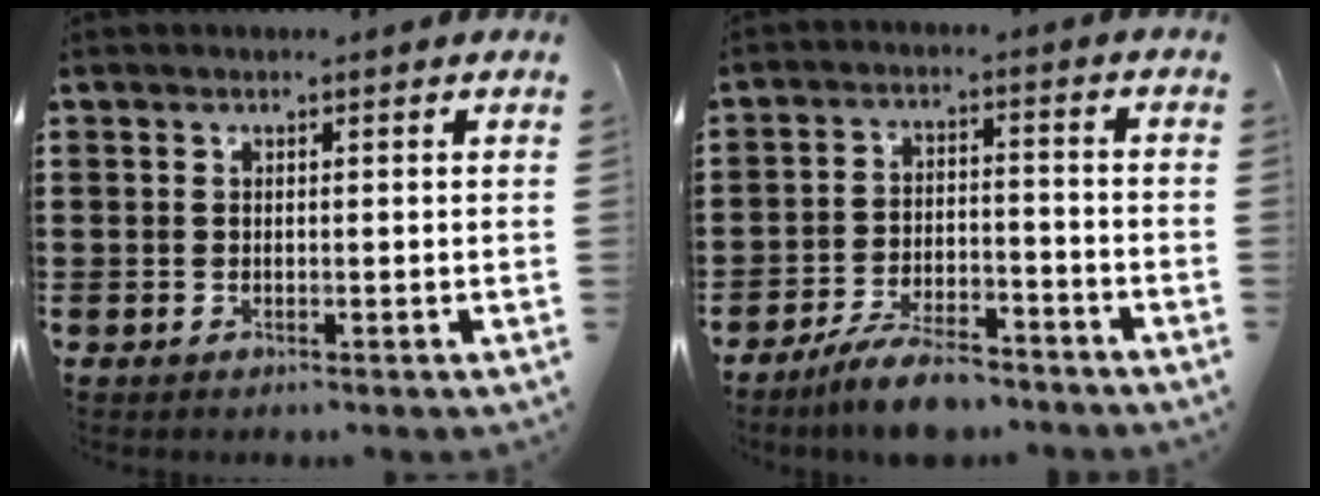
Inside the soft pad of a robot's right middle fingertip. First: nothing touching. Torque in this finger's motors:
{"motor_torque": [1.31, -0.83, 0.58, 0.12]}